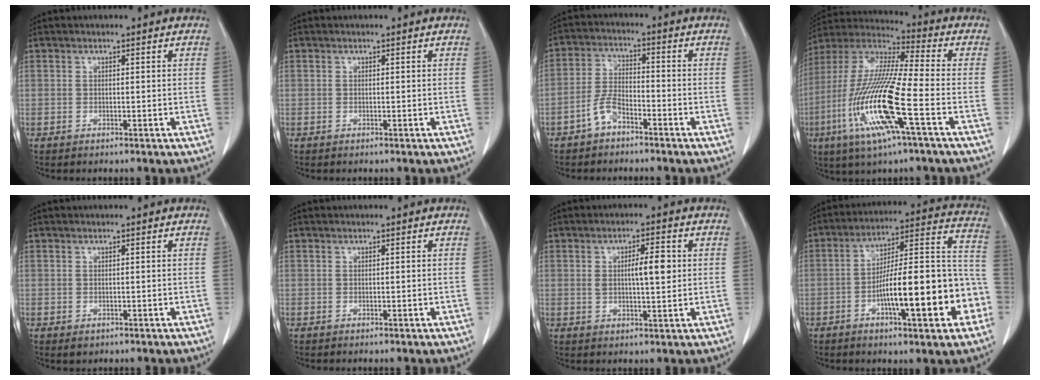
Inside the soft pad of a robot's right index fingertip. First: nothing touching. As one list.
[{"total": 0.0}, {"total": 4.9, "force": [-3.1, 2.4, 2.9], "torque": [-0.064, 0.012, -0.059]}, {"total": 18.2, "force": [-5.9, 1.2, 17.1], "torque": [-0.364, -0.021, -0.118]}, {"total": 0.8, "force": [-0.3, 0.7, 0.3], "torque": [-0.007, 0.001, 0.002]}, {"total": 0.0}, {"total": 5.5, "force": [0.9, 1.4, 5.2], "torque": [-0.087, 0.006, 0.017]}, {"total": 19.6, "force": [-6.2, 4.0, 18.1], "torque": [-0.238, 0.033, -0.086]}]